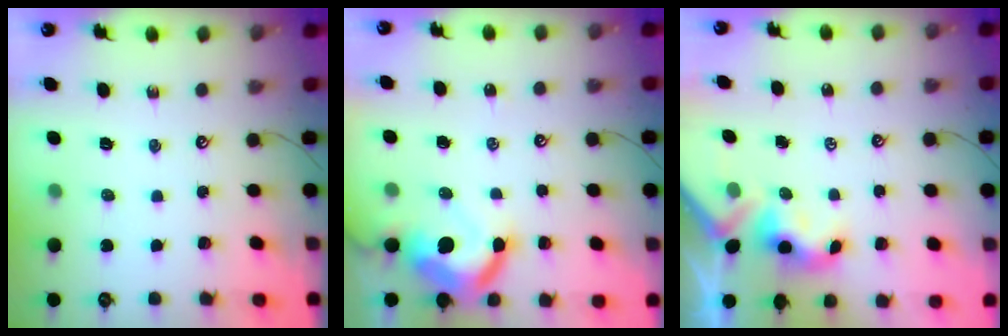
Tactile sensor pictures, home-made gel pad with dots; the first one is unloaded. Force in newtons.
{"total": 10.9, "press": 10.8, "slide": 1.1}
{"total": 3.3, "press": 3.3, "slide": 0.4}